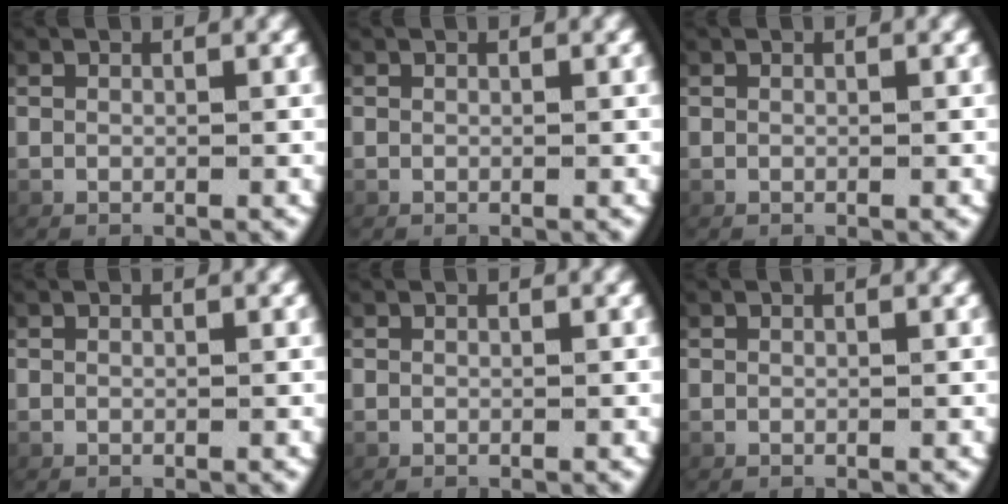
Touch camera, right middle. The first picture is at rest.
{"total": 0.0}
{"total": 0.0}
{"total": 0.0}
{"total": 0.0}
{"total": 0.0}